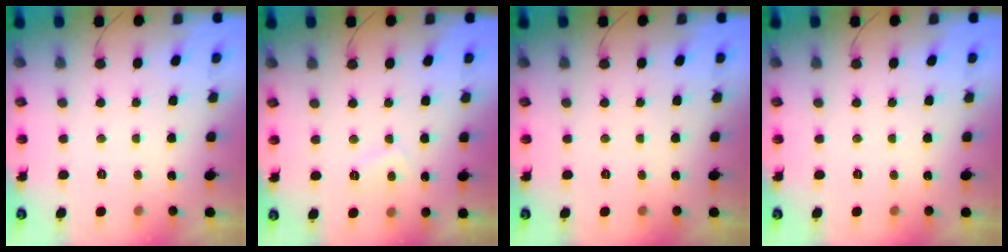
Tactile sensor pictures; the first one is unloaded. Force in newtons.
{"total": 2.5, "press": 2.4, "slide": 0.8}
{"total": 0.0}
{"total": 0.0}